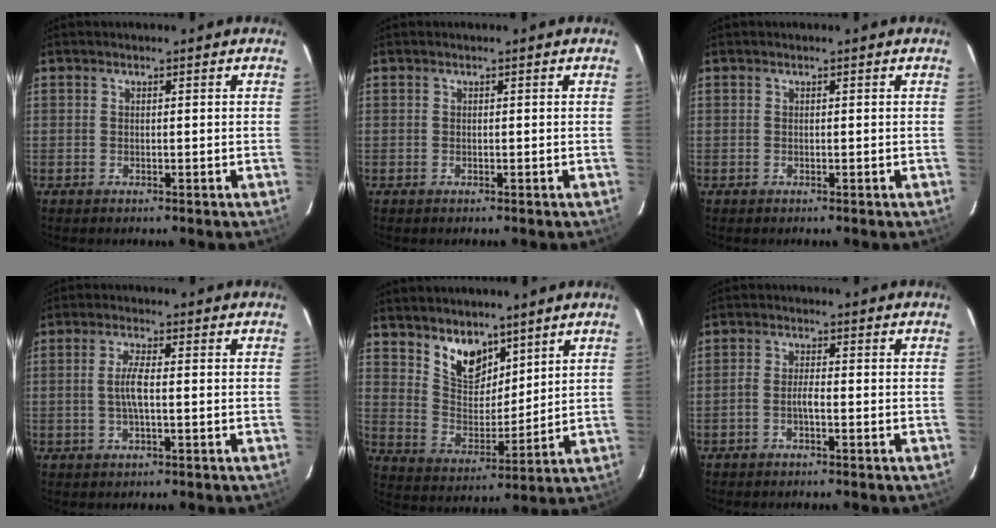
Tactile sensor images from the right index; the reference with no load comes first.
{"total": 0.0}
{"total": 0.0}
{"total": 4.2, "force": [-0.3, 0.8, 4.1], "torque": [-0.079, 0.001, -0.005]}
{"total": 9.7, "force": [6.9, 5.2, 4.3], "torque": [-0.072, 0.000, 0.135]}
{"total": 2.1, "force": [-1.2, 0.4, 1.7], "torque": [-0.041, 0.006, -0.026]}